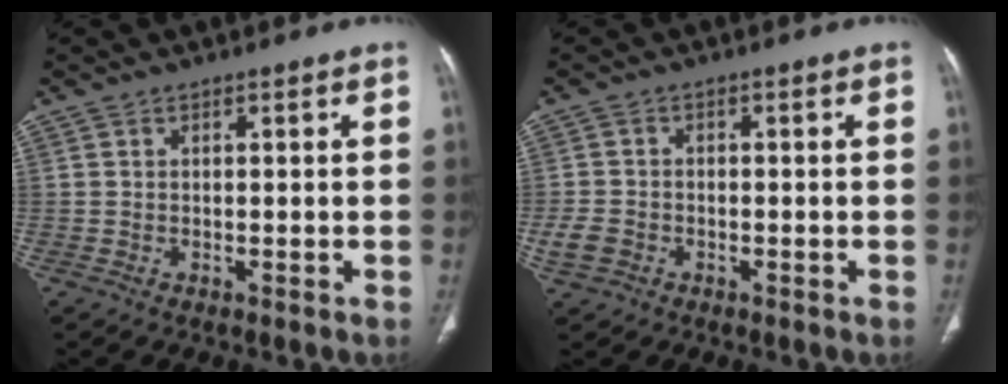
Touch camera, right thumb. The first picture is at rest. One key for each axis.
{"total": 3.7, "fx": -1.4, "fy": 2.9, "fz": 1.8, "tx": -0.039, "ty": 0.010, "tz": -0.024}